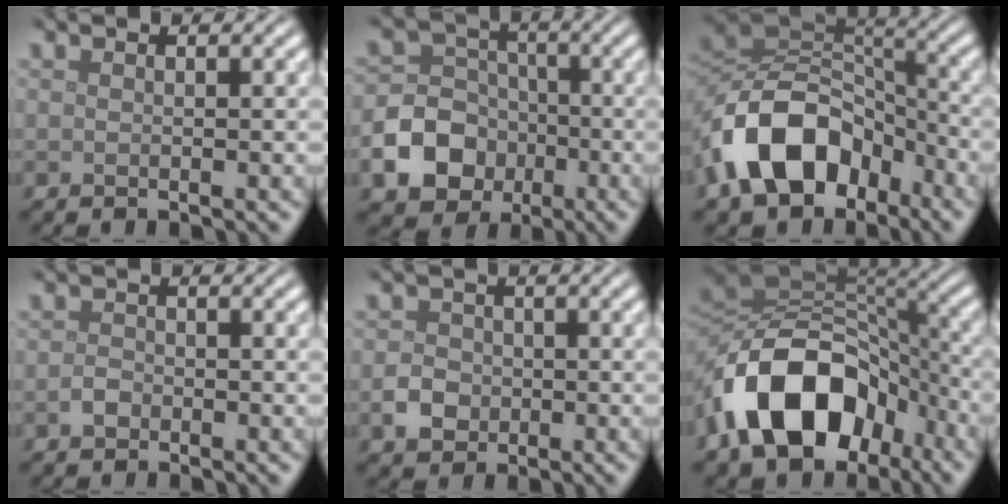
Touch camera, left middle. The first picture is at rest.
{"total": 9.6, "force": [-3.8, 8.2, 3.3], "torque": [-0.055, -0.017, -0.094]}
{"total": 11.3, "force": [-5.4, 7.6, 6.4], "torque": [-0.114, 0.005, -0.105]}
{"total": 1.2, "force": [-0.6, 0.9, 0.5], "torque": [-0.011, 0.001, -0.014]}
{"total": 2.7, "force": [-0.8, 2.3, 1.2], "torque": [-0.020, 0.000, -0.018]}
{"total": 13.9, "force": [-6.2, 9.1, 8.4], "torque": [-0.159, 0.000, -0.114]}